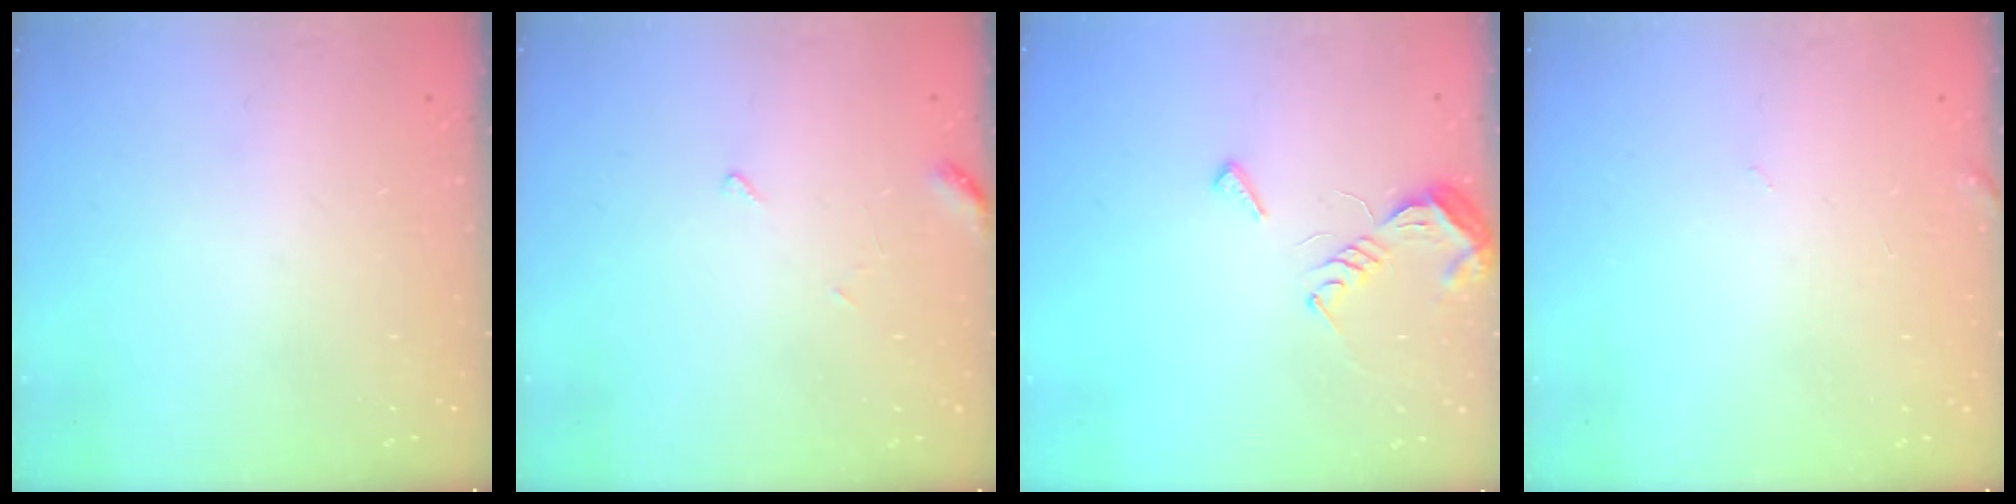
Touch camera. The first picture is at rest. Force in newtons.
{"total": 5.4, "press": 5.4, "slide": 0.5}
{"total": 7.4, "press": 7.4, "slide": 0.6}
{"total": 3.2, "press": 3.2, "slide": 0.2}